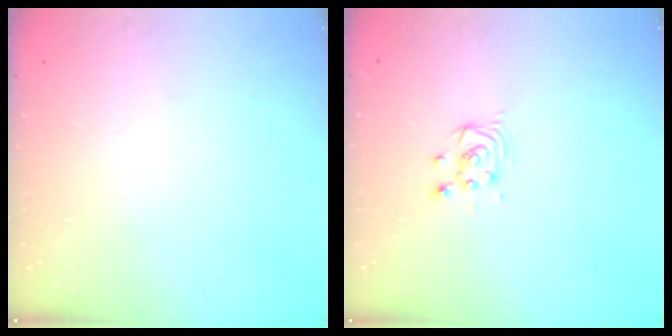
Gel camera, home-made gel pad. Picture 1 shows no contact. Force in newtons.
{"total": 3.7, "press": 3.7, "slide": 0.3}